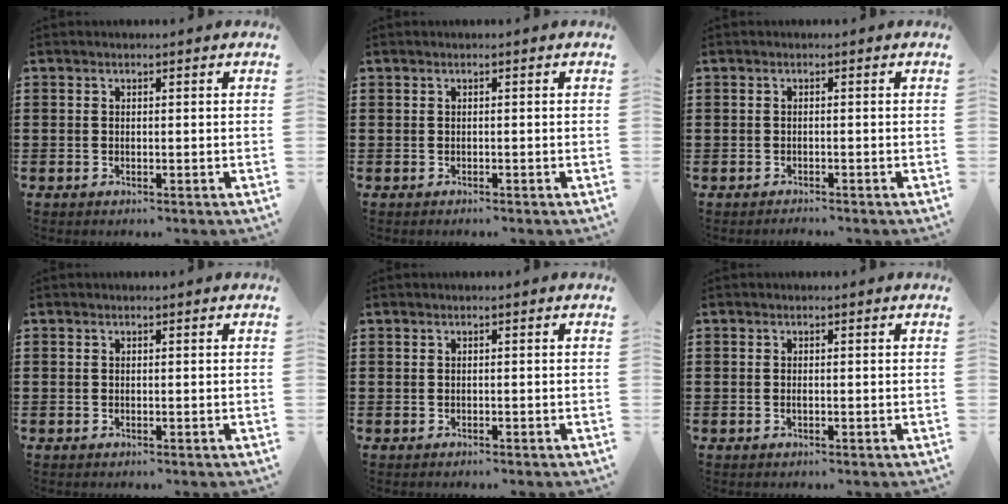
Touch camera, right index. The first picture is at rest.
{"total": 0.0}
{"total": 0.8, "force": [-0.7, 0.1, -0.1], "torque": [0.000, 0.001, -0.016]}
{"total": 0.0}
{"total": 0.0}
{"total": 0.6, "force": [-0.1, -0.1, 0.5], "torque": [-0.014, -0.007, 0.001]}